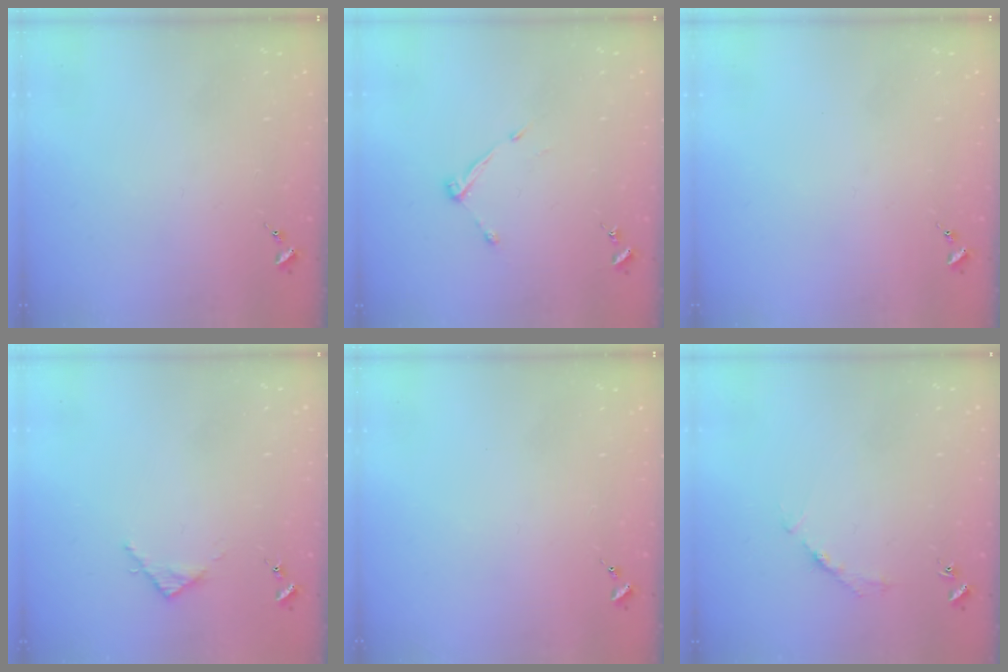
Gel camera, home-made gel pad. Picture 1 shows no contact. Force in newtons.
{"total": 5.5, "press": 5.5, "slide": 0.7}
{"total": 0.0}
{"total": 3.1, "press": 3.1, "slide": 0.4}
{"total": 0.0}
{"total": 2.7, "press": 2.7, "slide": 0.4}